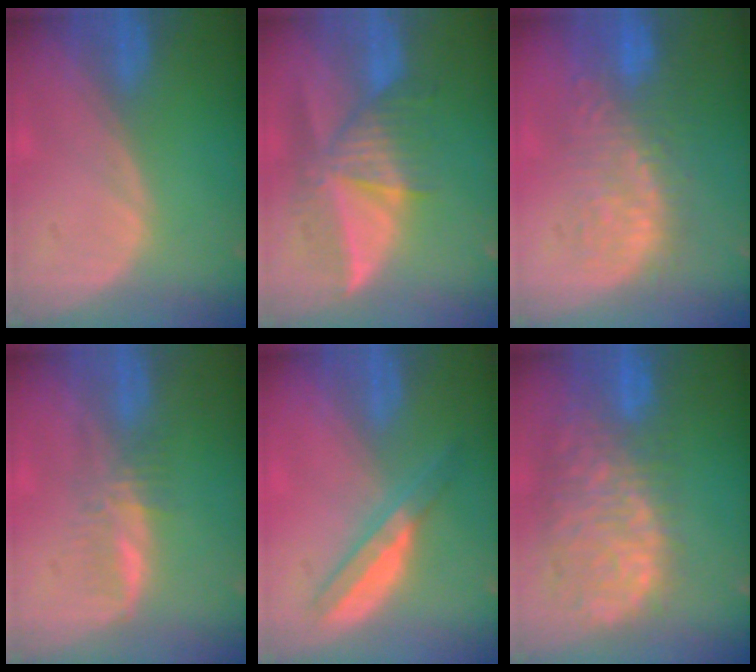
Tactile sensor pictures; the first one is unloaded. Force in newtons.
{"total": 8.4, "press": 7.9, "slide": 2.9}
{"total": 10.5, "press": 9.5, "slide": 4.4}
{"total": 3.4, "press": 3.4, "slide": 0.6}
{"total": 4.8, "press": 4.8, "slide": 0.8}
{"total": 13.3, "press": 11.0, "slide": 7.4}